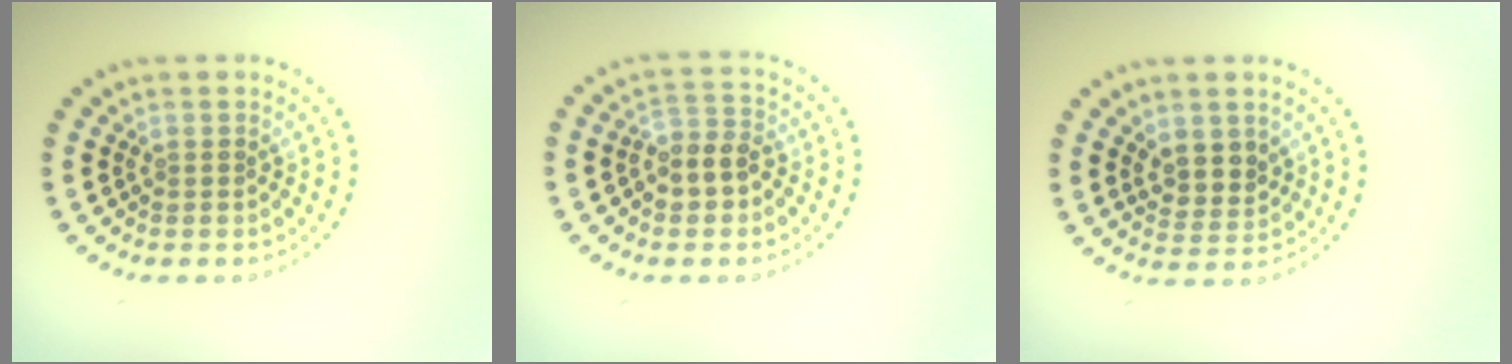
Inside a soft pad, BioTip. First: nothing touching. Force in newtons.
{"total": 3.2, "press": 2.9, "slide": 1.3}
{"total": 2.4, "press": 2.3, "slide": 0.9}